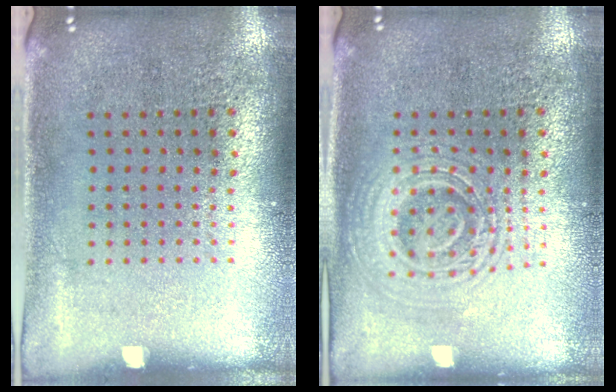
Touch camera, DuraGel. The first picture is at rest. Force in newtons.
{"total": 2.6, "press": 2.5, "slide": 0.5}